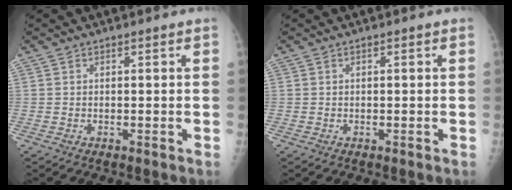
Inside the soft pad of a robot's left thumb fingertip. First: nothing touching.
{"total": 0.0}